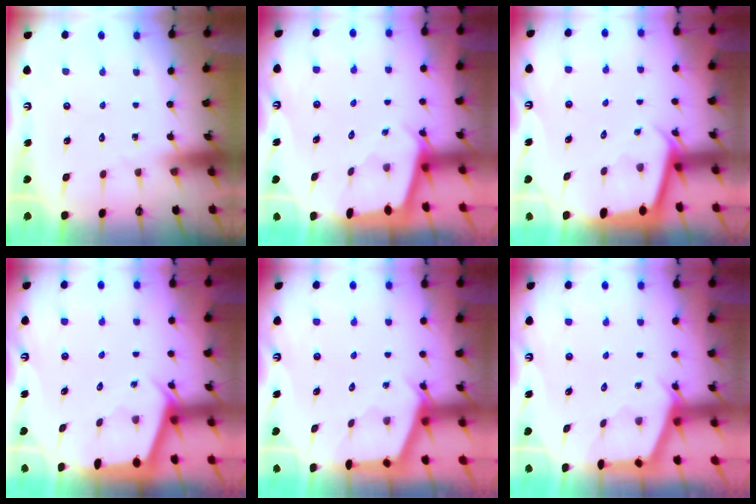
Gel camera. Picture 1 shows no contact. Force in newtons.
{"total": 1.7, "press": 1.7, "slide": 0.0}
{"total": 2.5, "press": 2.5, "slide": 0.1}
{"total": 2.2, "press": 2.2, "slide": 0.3}
{"total": 2.6, "press": 2.6, "slide": 0.3}
{"total": 2.9, "press": 2.9, "slide": 0.3}